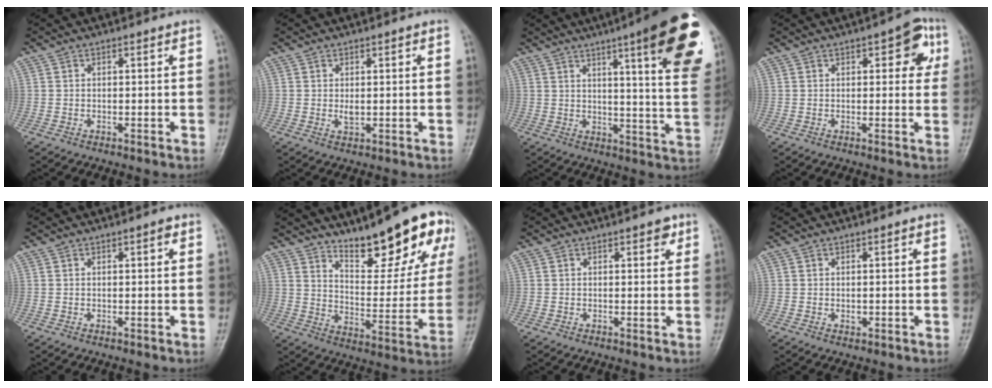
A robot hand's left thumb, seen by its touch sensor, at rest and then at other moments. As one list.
[{"total": 2.1, "force": [0.3, 1.2, 1.8], "torque": [-0.025, -0.001, 0.007]}, {"total": 21.3, "force": [10.6, 3.4, 18.1], "torque": [-0.213, -0.041, 0.128]}, {"total": 6.8, "force": [2.5, 3.3, 5.4], "torque": [-0.030, 0.000, 0.019]}, {"total": 1.3, "force": [0.6, 0.4, 1.1], "torque": [-0.014, 0.002, 0.006]}, {"total": 18.0, "force": [11.7, 5.3, 12.6], "torque": [-0.130, -0.065, 0.184]}, {"total": 2.5, "force": [1.3, 1.1, 1.8], "torque": [-0.011, -0.003, 0.013]}, {"total": 1.2, "force": [0.0, 0.8, 0.9], "torque": [-0.008, 0.001, 0.002]}]